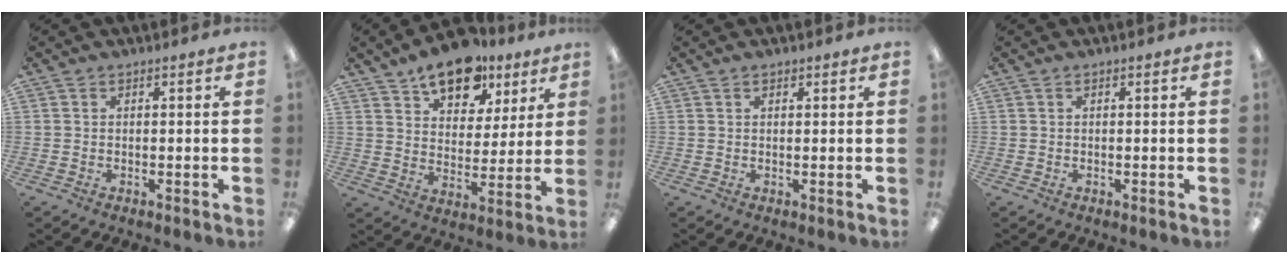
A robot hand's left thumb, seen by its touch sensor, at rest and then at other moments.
{"total": 14.2, "force": [10.3, 7.5, 6.4], "torque": [-0.088, -0.053, 0.183]}
{"total": 1.0, "force": [0.6, 0.5, 0.5], "torque": [-0.011, 0.001, 0.012]}
{"total": 0.0}